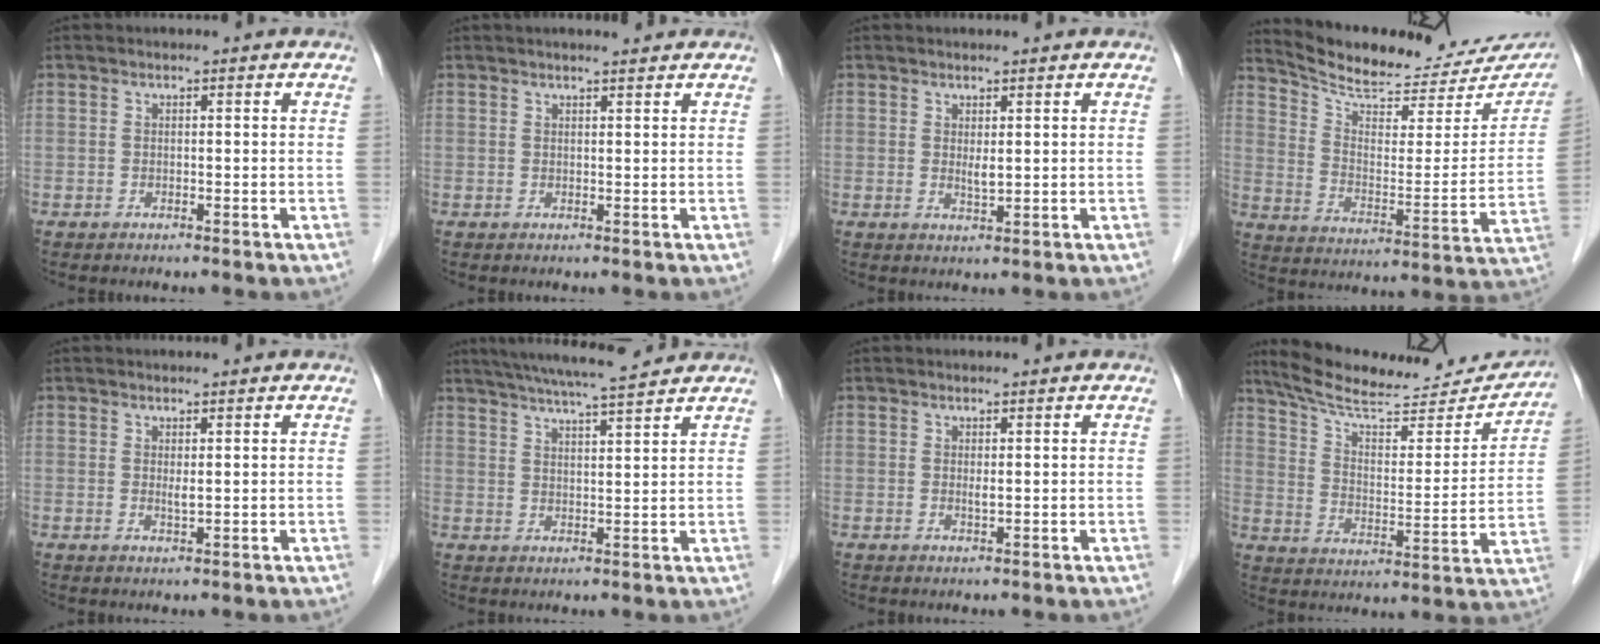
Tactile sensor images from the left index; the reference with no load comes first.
{"total": 3.1, "force": [2.7, 0.2, 1.3], "torque": [-0.019, 0.013, 0.038]}
{"total": 1.6, "force": [0.6, 0.3, 1.5], "torque": [-0.031, -0.004, 0.014]}
{"total": 22.4, "force": [20.3, 6.1, 7.4], "torque": [-0.112, -0.038, 0.272]}
{"total": 1.3, "force": [0.5, 0.1, 1.2], "torque": [-0.026, -0.003, 0.011]}
{"total": 11.3, "force": [10.1, 0.3, 5.1], "torque": [-0.090, 0.021, 0.148]}
{"total": 0.9, "force": [0.4, 0.1, 0.8], "torque": [-0.020, -0.001, 0.007]}
{"total": 21.0, "force": [19.7, 3.4, 6.4], "torque": [-0.102, -0.023, 0.282]}